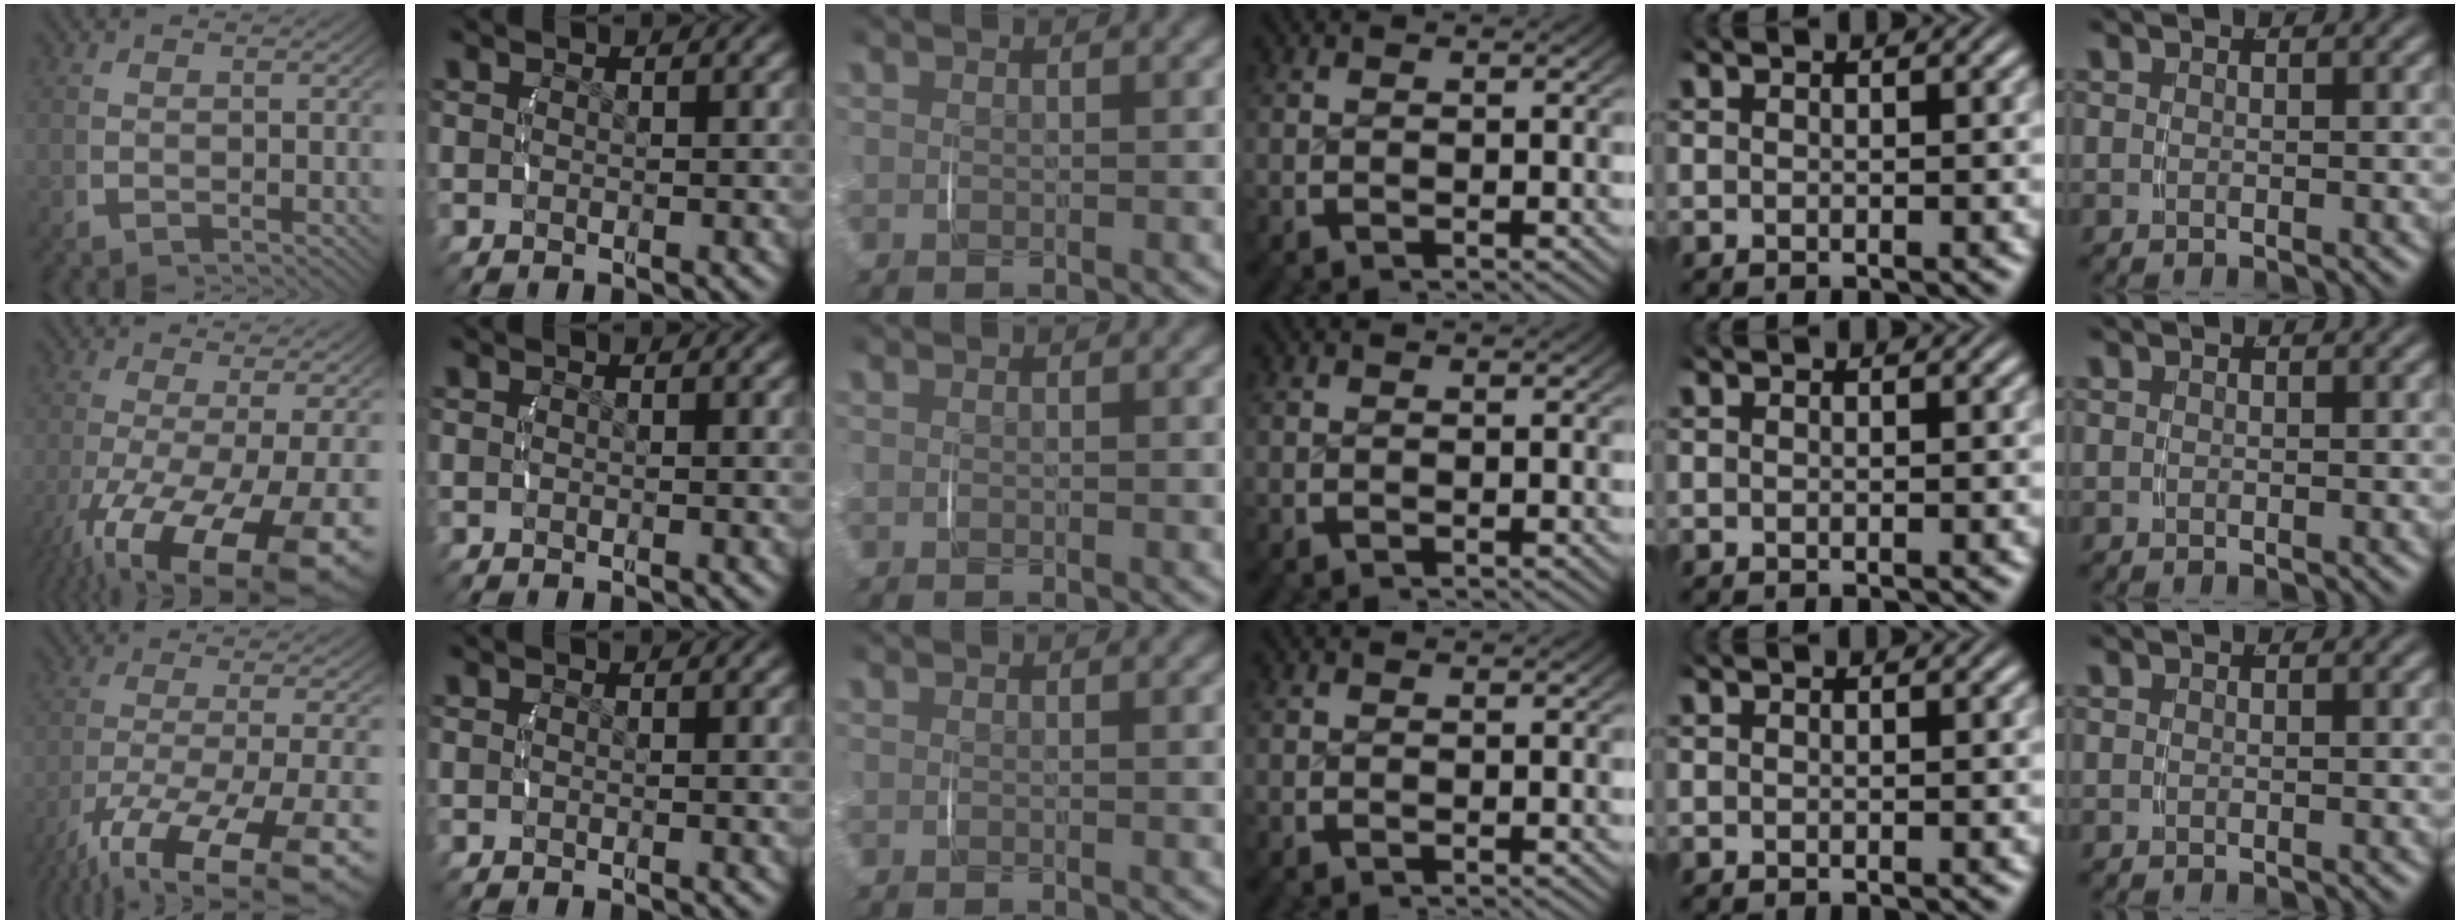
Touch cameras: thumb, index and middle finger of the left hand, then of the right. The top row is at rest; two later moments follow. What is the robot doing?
{"motion": "lift_and_place", "object": "glasses case"}